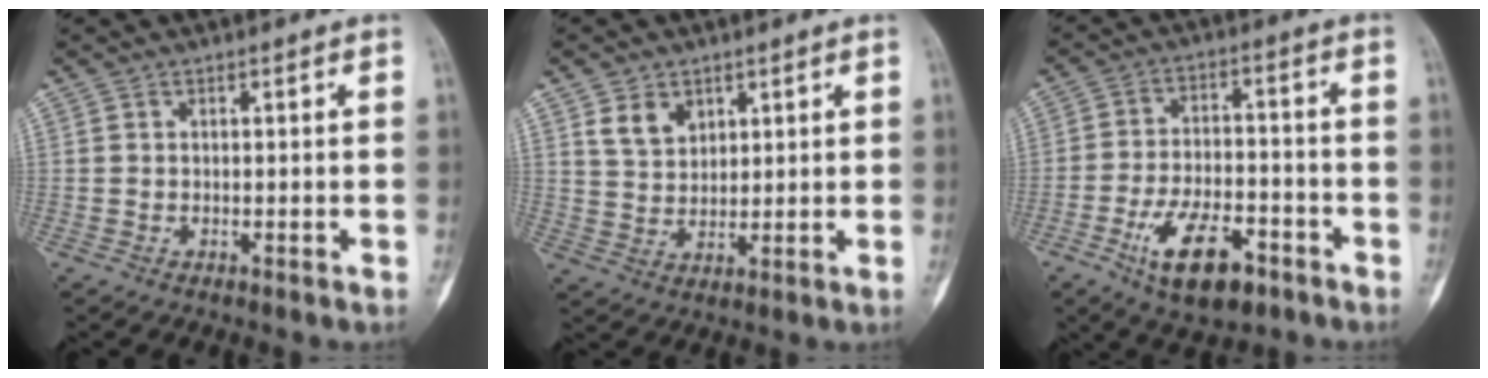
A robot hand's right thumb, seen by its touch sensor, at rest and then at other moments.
{"total": 5.1, "force": [3.2, 3.9, 0.7], "torque": [0.001, -0.016, 0.064]}
{"total": 13.0, "force": [-6.7, 6.1, 9.2], "torque": [-0.146, 0.029, -0.106]}